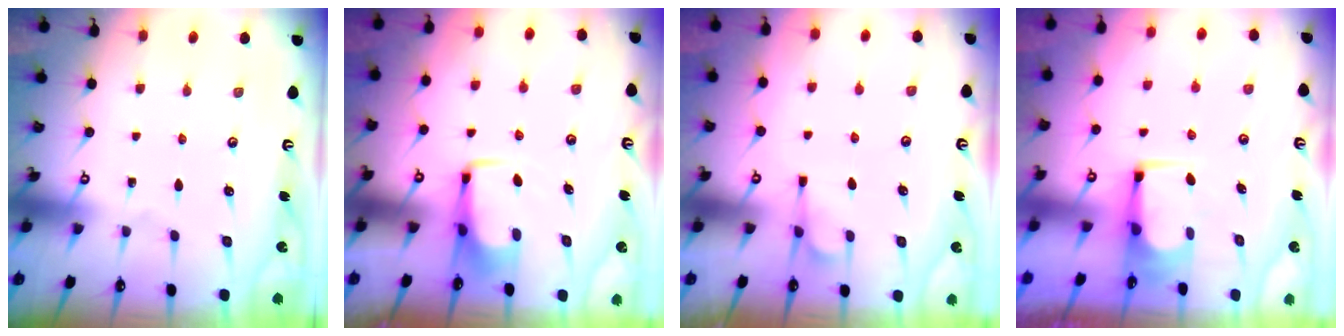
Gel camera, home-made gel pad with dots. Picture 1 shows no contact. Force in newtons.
{"total": 4.0, "press": 4.0, "slide": 0.3}
{"total": 1.6, "press": 1.0, "slide": 1.2}
{"total": 2.2, "press": 2.2, "slide": 0.2}